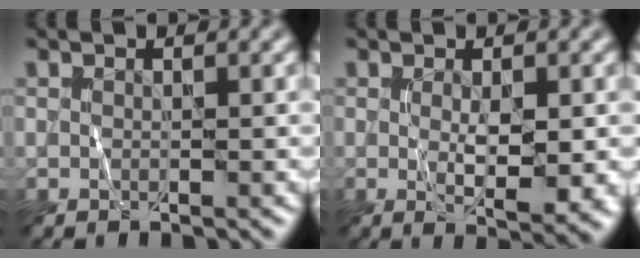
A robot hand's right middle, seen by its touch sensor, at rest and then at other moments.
{"total": 3.8, "force": [-0.2, 1.0, 3.7], "torque": [-0.064, -0.009, 0.003]}